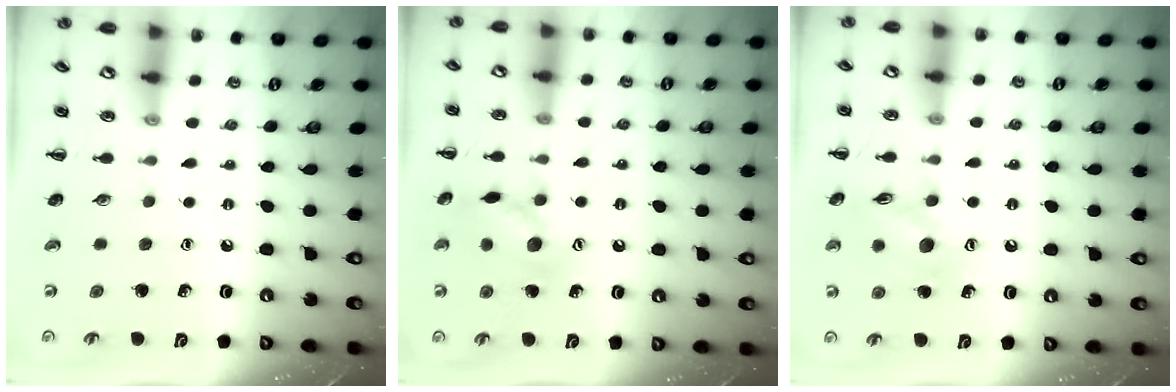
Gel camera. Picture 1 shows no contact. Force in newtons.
{"total": 11.1, "press": 11.1, "slide": 0.5}
{"total": 11.7, "press": 11.6, "slide": 1.0}